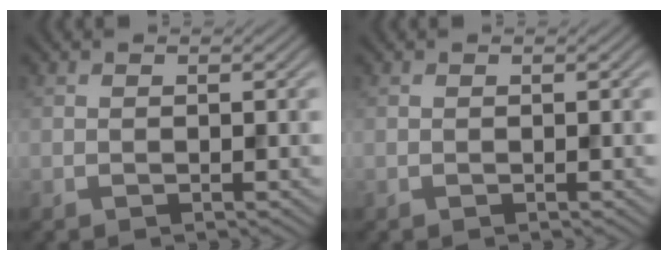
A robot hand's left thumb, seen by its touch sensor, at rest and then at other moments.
{"total": 0.0}